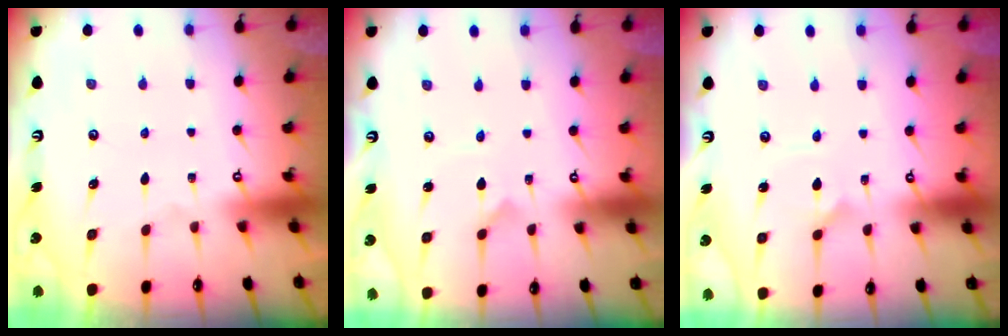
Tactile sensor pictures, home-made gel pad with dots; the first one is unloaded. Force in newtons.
{"total": 0.0}
{"total": 2.7, "press": 2.7, "slide": 0.4}